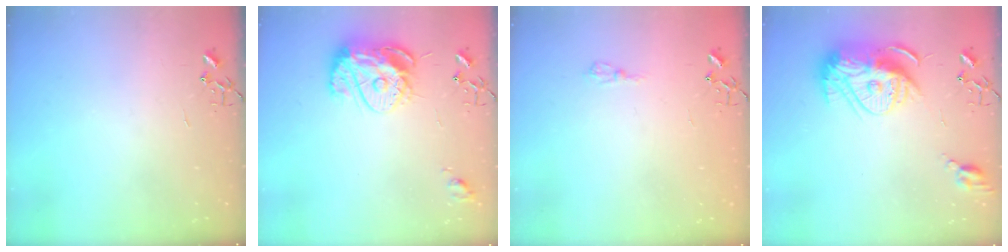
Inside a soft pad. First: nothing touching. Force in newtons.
{"total": 14.7, "press": 14.6, "slide": 1.4}
{"total": 6.5, "press": 6.5, "slide": 0.6}
{"total": 16.6, "press": 16.5, "slide": 1.7}